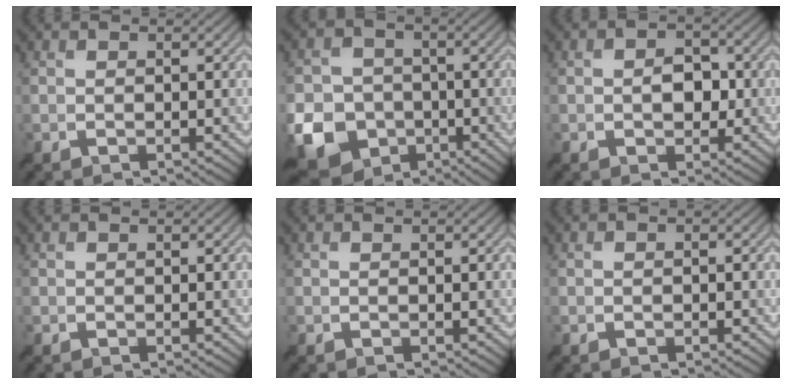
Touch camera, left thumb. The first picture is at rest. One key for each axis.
{"total": 10.9, "fx": -4.1, "fy": 8.7, "fz": 4.9, "tx": -0.138, "ty": -0.037, "tz": -0.085}
{"total": 3.1, "fx": -0.4, "fy": 2.1, "fz": 2.3, "tx": -0.040, "ty": 0.000, "tz": -0.011}
{"total": 0.0}
{"total": 0.0}
{"total": 0.8, "fx": -0.4, "fy": 0.6, "fz": 0.3, "tx": -0.004, "ty": -0.001, "tz": -0.009}